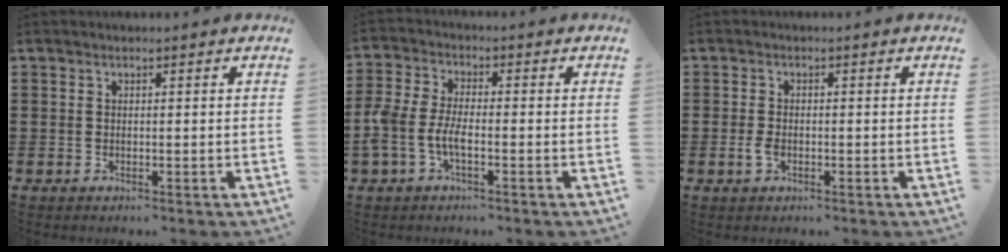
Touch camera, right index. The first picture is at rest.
{"total": 4.9, "force": [-1.8, 2.0, 4.1], "torque": [-0.115, -0.008, -0.046]}
{"total": 2.1, "force": [-0.8, 1.1, 1.6], "torque": [-0.046, -0.006, -0.018]}